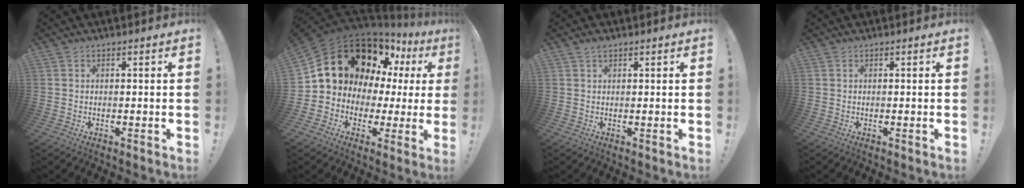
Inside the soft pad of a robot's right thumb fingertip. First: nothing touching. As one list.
[{"total": 19.2, "force": [9.0, 13.7, 9.9], "torque": [-0.152, -0.049, 0.193]}, {"total": 1.5, "force": [1.0, 0.6, 0.9], "torque": [-0.019, 0.001, 0.019]}, {"total": 0.0}]